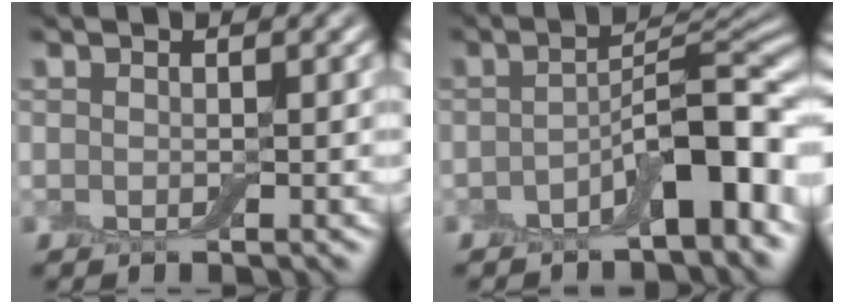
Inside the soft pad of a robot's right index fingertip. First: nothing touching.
{"total": 7.6, "force": [-2.9, 2.8, 6.4], "torque": [-0.086, 0.018, -0.053]}